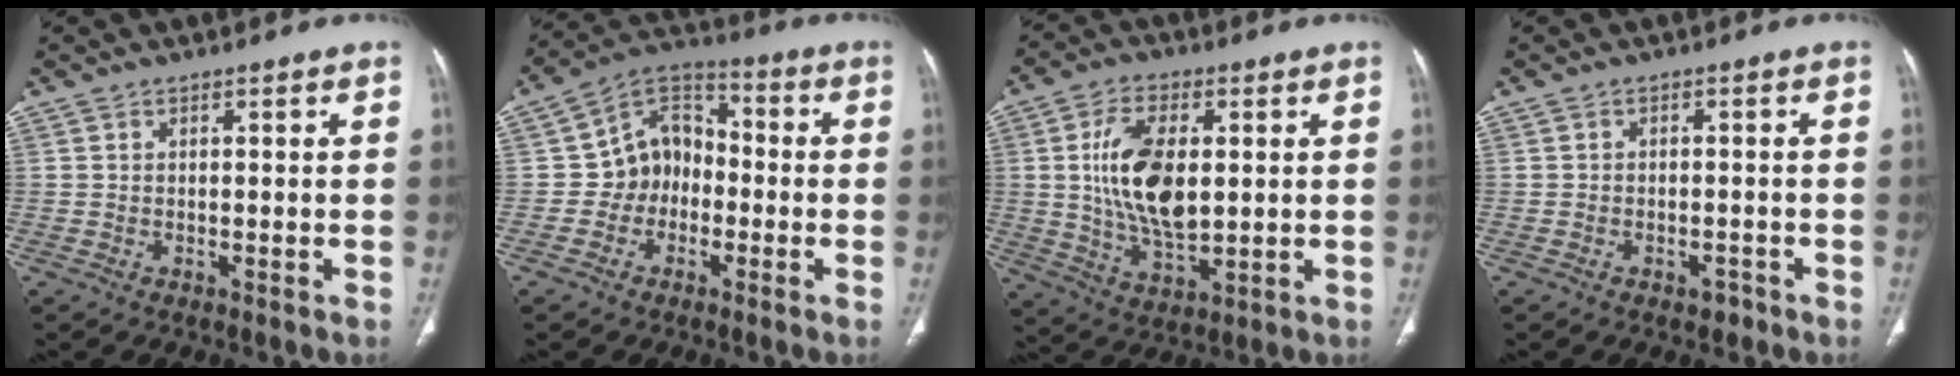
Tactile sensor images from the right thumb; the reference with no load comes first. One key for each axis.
{"total": 10.2, "fx": -1.9, "fy": 8.5, "fz": 5.4, "tx": -0.043, "ty": 0.039, "tz": -0.050}
{"total": 14.4, "fx": 1.8, "fy": 7.6, "fz": 12.1, "tx": -0.218, "ty": -0.011, "tz": 0.038}
{"total": 1.9, "fx": -1.2, "fy": 1.2, "fz": 0.7, "tx": -0.003, "ty": 0.008, "tz": -0.014}